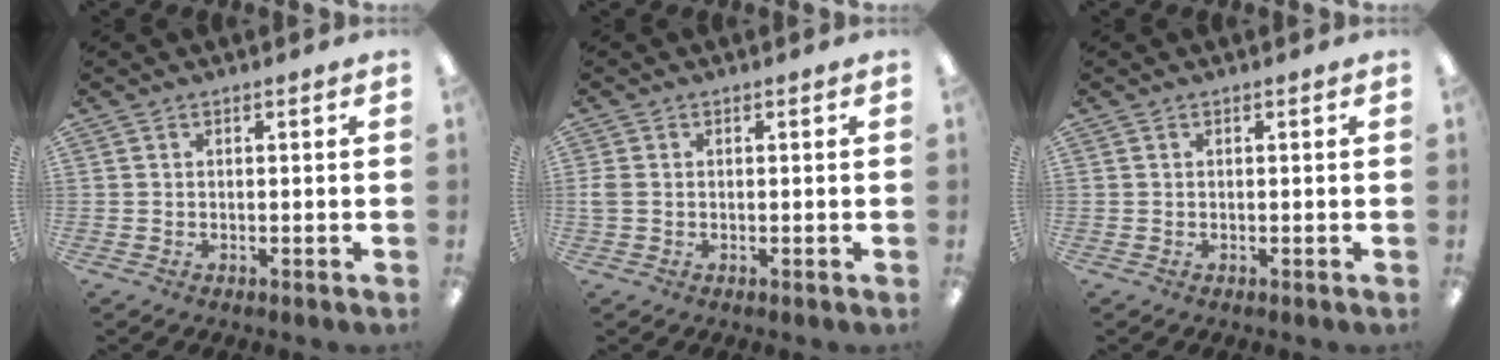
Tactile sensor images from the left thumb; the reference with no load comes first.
{"total": 1.9, "force": [0.0, 1.3, 1.3], "torque": [-0.032, 0.002, -0.003]}
{"total": 0.0}